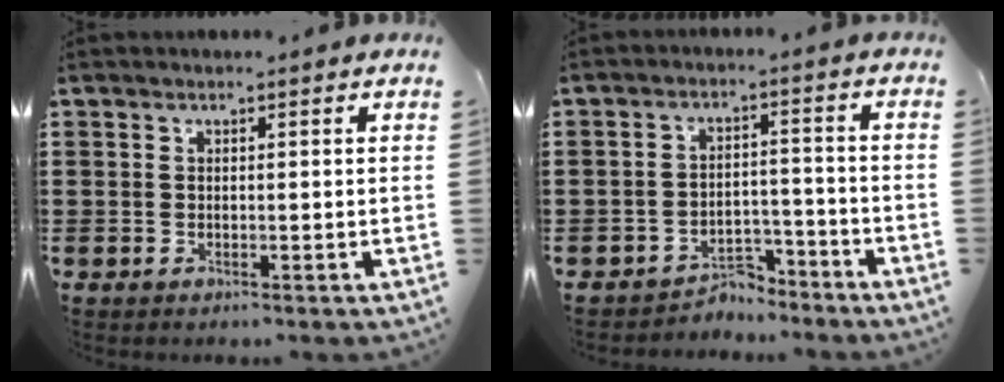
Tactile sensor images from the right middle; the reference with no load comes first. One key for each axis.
{"total": 4.3, "fx": -4.2, "fy": 1.0, "fz": 0.2, "tx": -0.009, "ty": 0.008, "tz": -0.086}